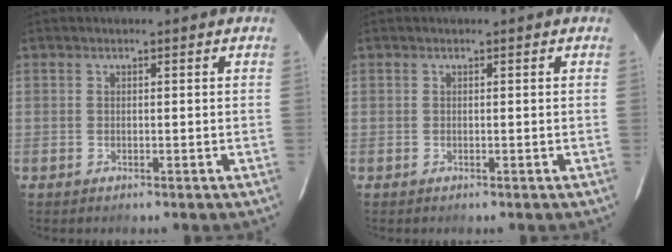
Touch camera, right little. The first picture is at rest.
{"total": 0.0}